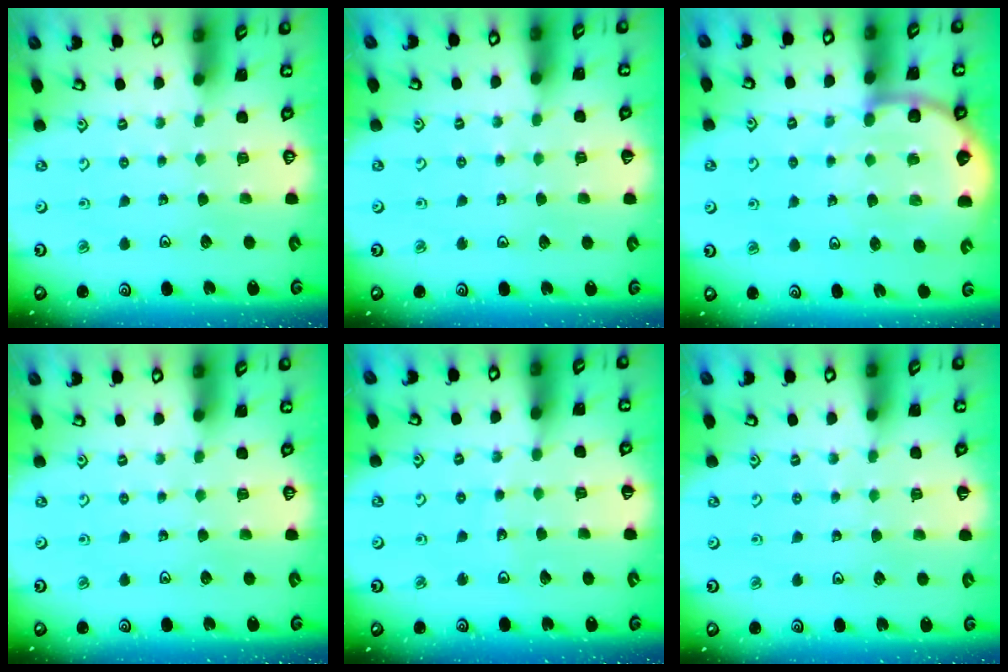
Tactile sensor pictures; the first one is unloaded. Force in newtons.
{"total": 2.4, "press": 2.4, "slide": 0.3}
{"total": 6.9, "press": 6.7, "slide": 1.7}
{"total": 0.0}
{"total": 2.9, "press": 2.9, "slide": 0.3}
{"total": 2.2, "press": 2.1, "slide": 0.5}